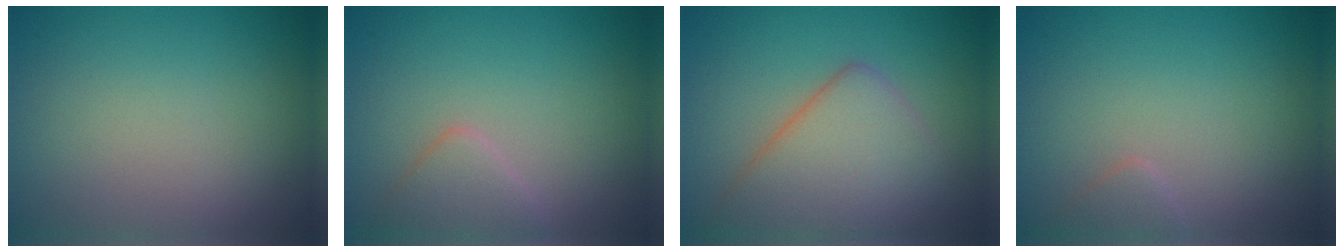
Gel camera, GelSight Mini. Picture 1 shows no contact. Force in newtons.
{"total": 2.2, "press": 2.2, "slide": 0.1}
{"total": 6.8, "press": 6.8, "slide": 0.3}
{"total": 1.0, "press": 1.0, "slide": 0.1}